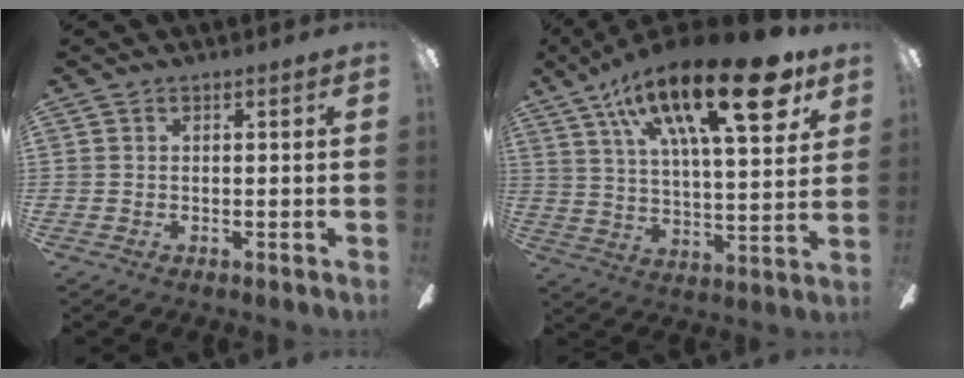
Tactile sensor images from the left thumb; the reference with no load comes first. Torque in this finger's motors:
{"motor_torque": [2.51, 2.51, 1.39, -1.38, 0.17]}